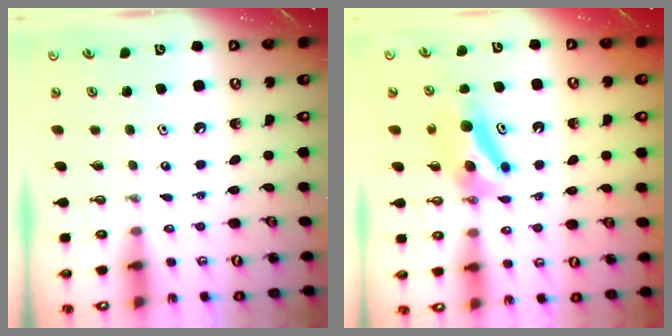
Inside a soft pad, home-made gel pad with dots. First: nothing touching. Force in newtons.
{"total": 7.1, "press": 6.2, "slide": 3.5}